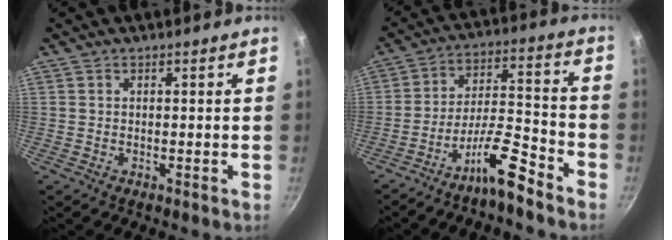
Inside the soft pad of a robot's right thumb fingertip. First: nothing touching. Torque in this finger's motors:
{"motor_torque": [0.58, -0.52, 0.24, 0.18, 0.08]}